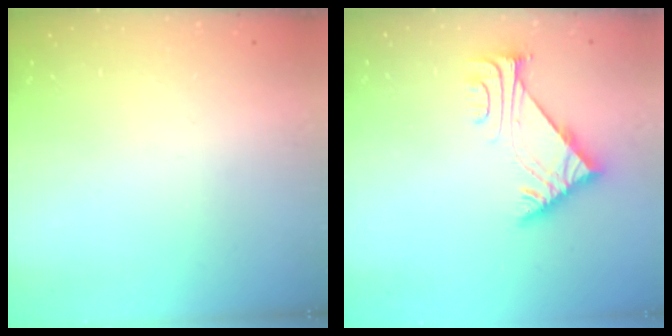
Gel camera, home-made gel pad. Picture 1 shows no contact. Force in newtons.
{"total": 5.9, "press": 5.8, "slide": 1.2}